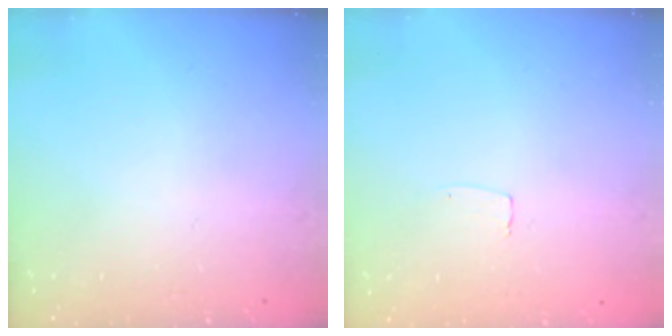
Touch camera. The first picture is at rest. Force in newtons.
{"total": 3.2, "press": 3.2, "slide": 0.2}